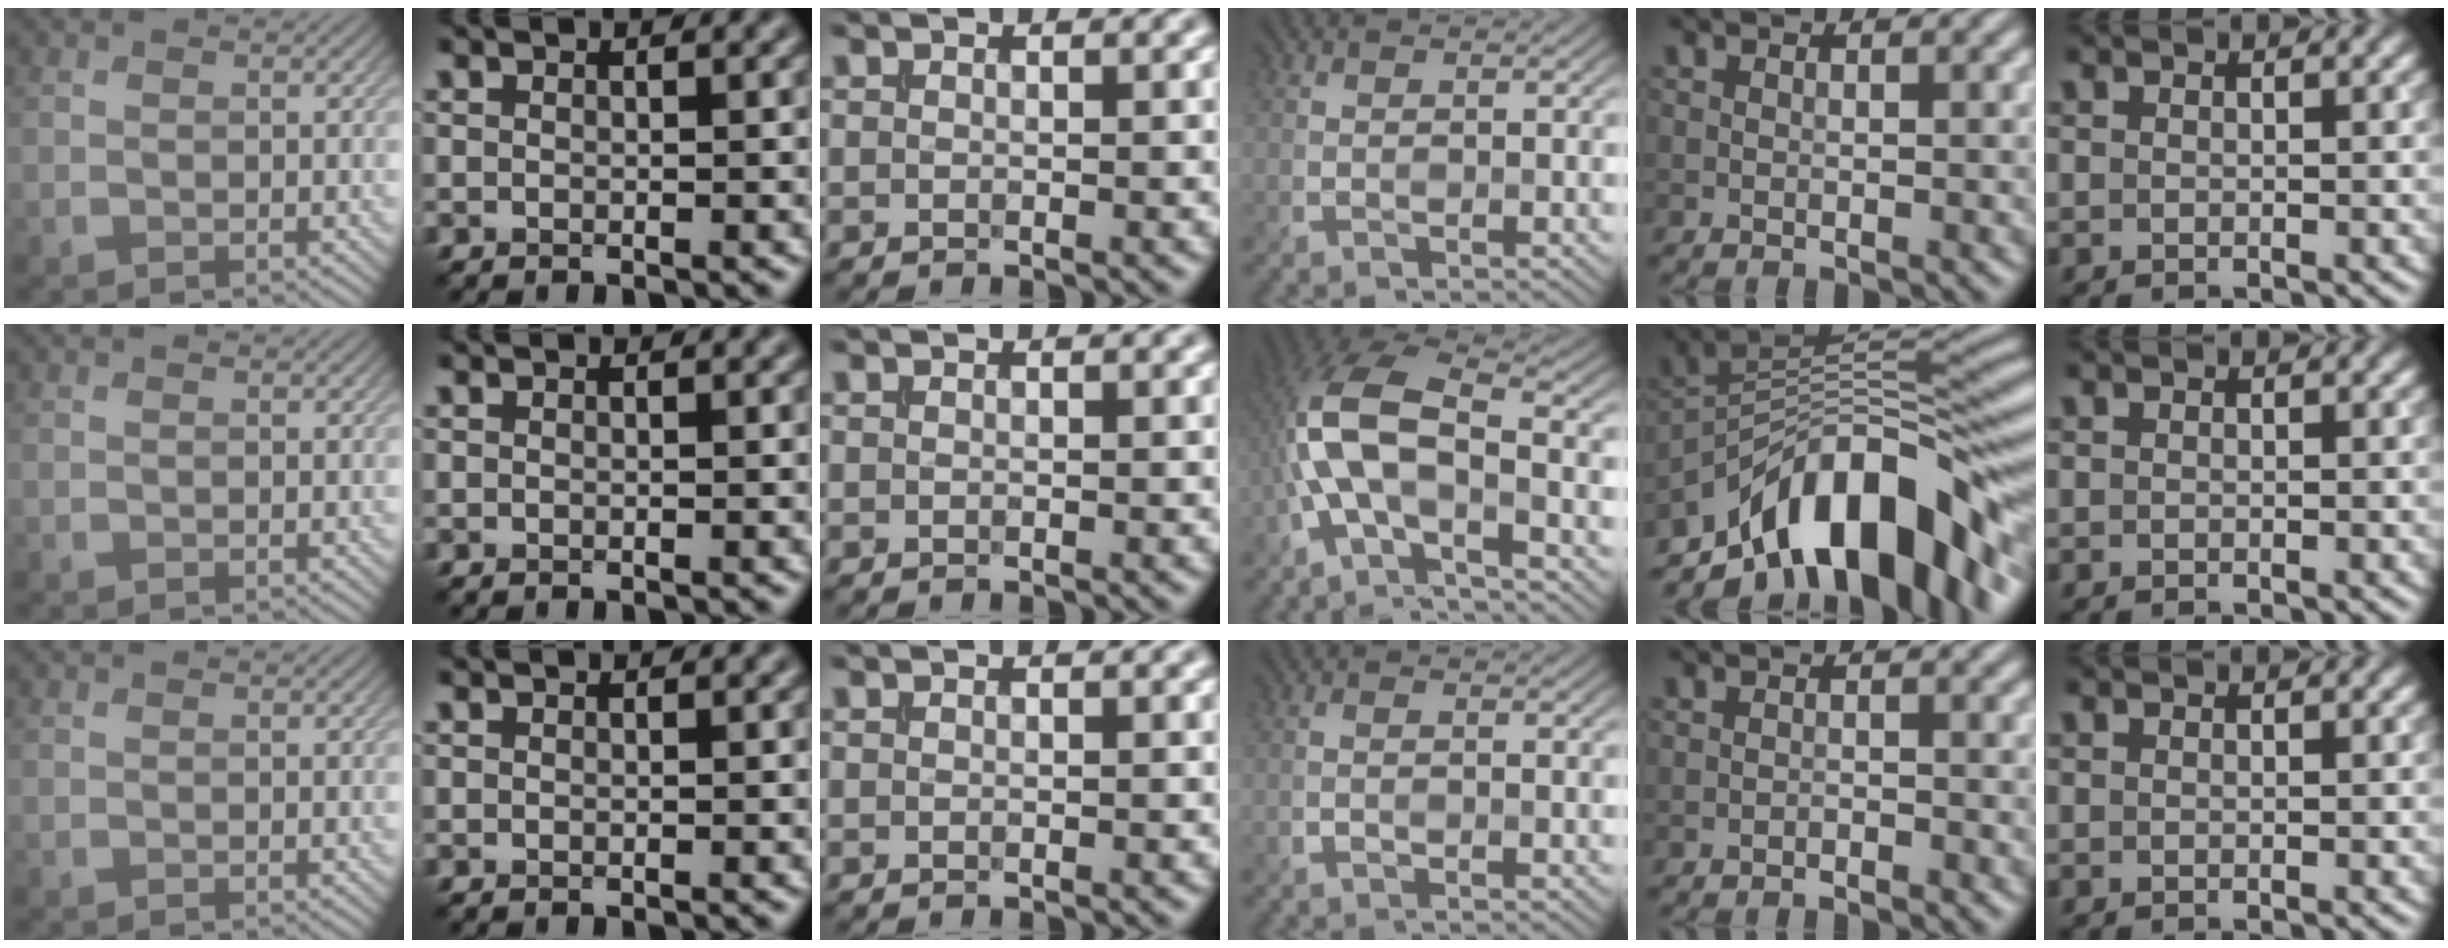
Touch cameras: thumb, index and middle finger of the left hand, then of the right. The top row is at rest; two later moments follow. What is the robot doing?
{"motion": "insert", "object": "file holder"}